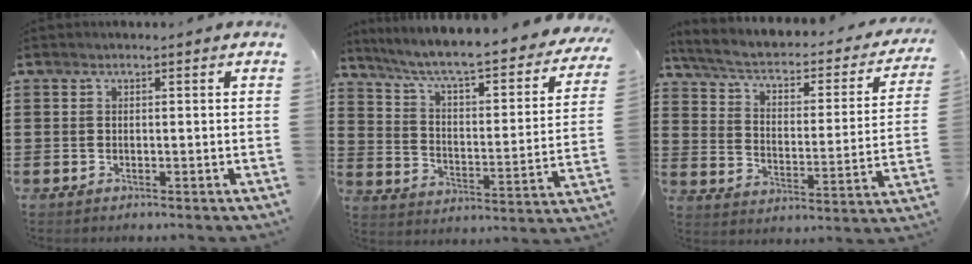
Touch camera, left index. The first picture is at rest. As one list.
[{"total": 6.5, "force": [5.4, 0.2, 3.7], "torque": [-0.095, -0.049, 0.083]}, {"total": 3.7, "force": [2.3, 1.4, 2.5], "torque": [-0.061, -0.023, 0.030]}]